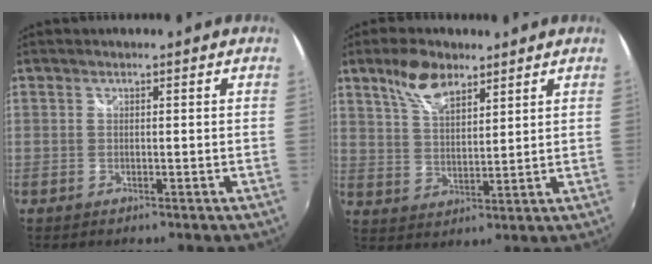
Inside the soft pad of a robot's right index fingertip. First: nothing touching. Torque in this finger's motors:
{"motor_torque": [0.76, 0.65, 0.14, 0.06]}